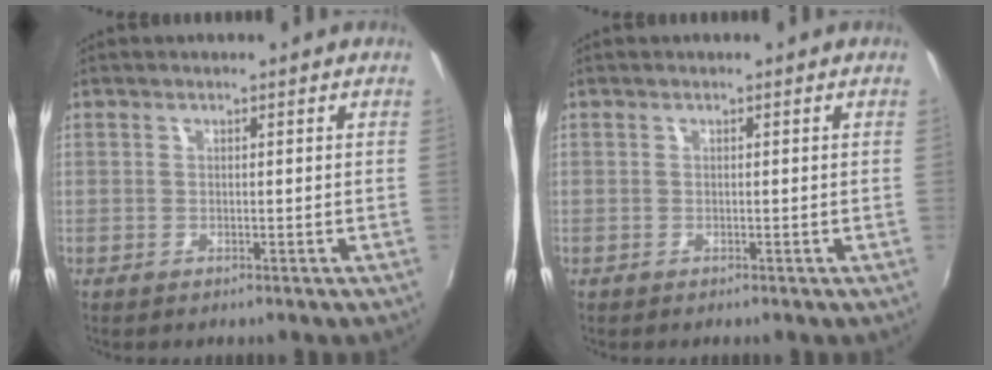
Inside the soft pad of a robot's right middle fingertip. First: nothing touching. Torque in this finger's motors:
{"motor_torque": [0.81, -0.65, -0.10, -0.21]}